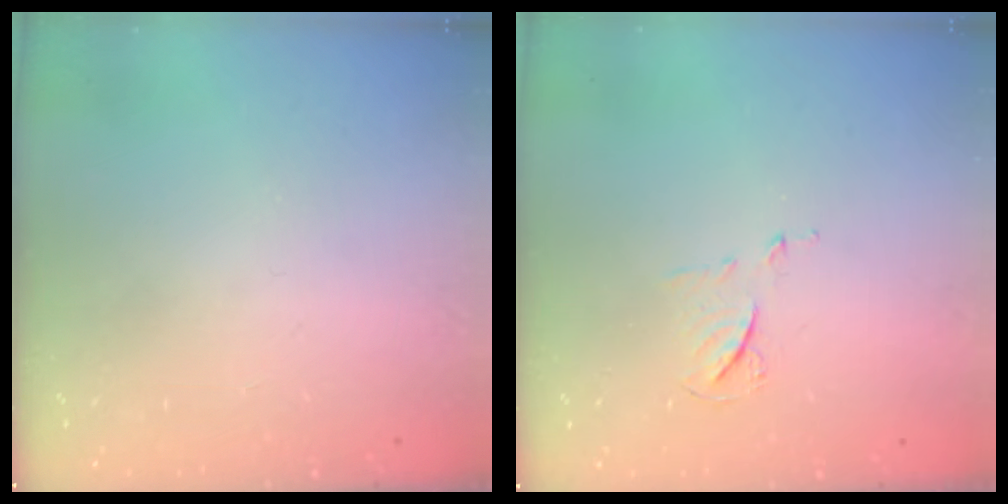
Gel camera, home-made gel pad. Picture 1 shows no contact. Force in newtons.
{"total": 6.1, "press": 6.0, "slide": 0.7}